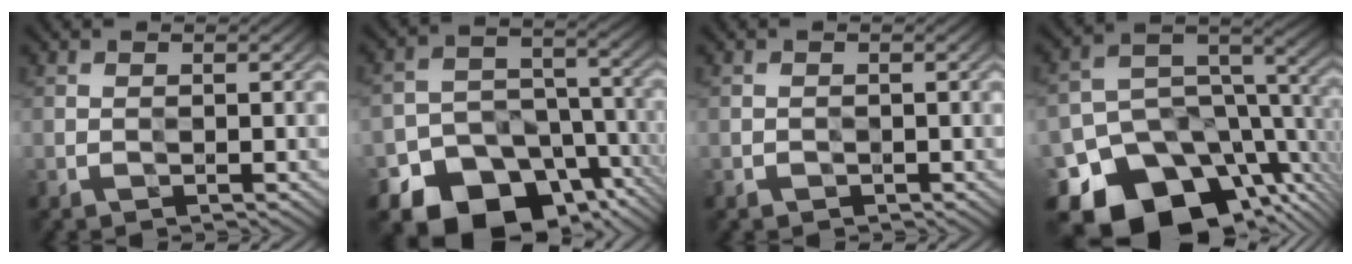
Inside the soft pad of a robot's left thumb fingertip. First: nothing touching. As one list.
[{"total": 16.9, "force": [-11.5, 11.1, 5.2], "torque": [-0.106, -0.042, -0.166]}, {"total": 1.1, "force": [-0.8, 0.8, 0.0], "torque": [0.004, -0.003, -0.012]}, {"total": 18.3, "force": [-11.0, 12.1, 8.1], "torque": [-0.163, -0.032, -0.149]}]